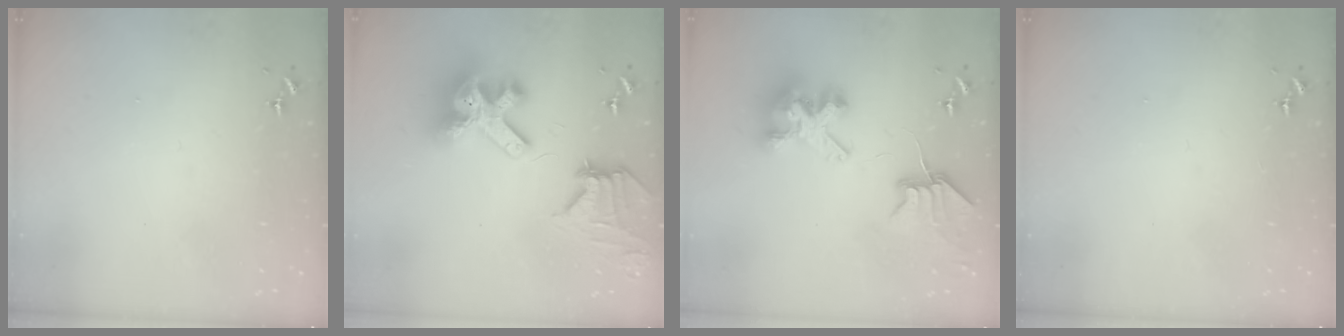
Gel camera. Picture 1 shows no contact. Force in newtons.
{"total": 17.8, "press": 17.6, "slide": 2.2}
{"total": 8.5, "press": 8.4, "slide": 1.1}
{"total": 0.0}